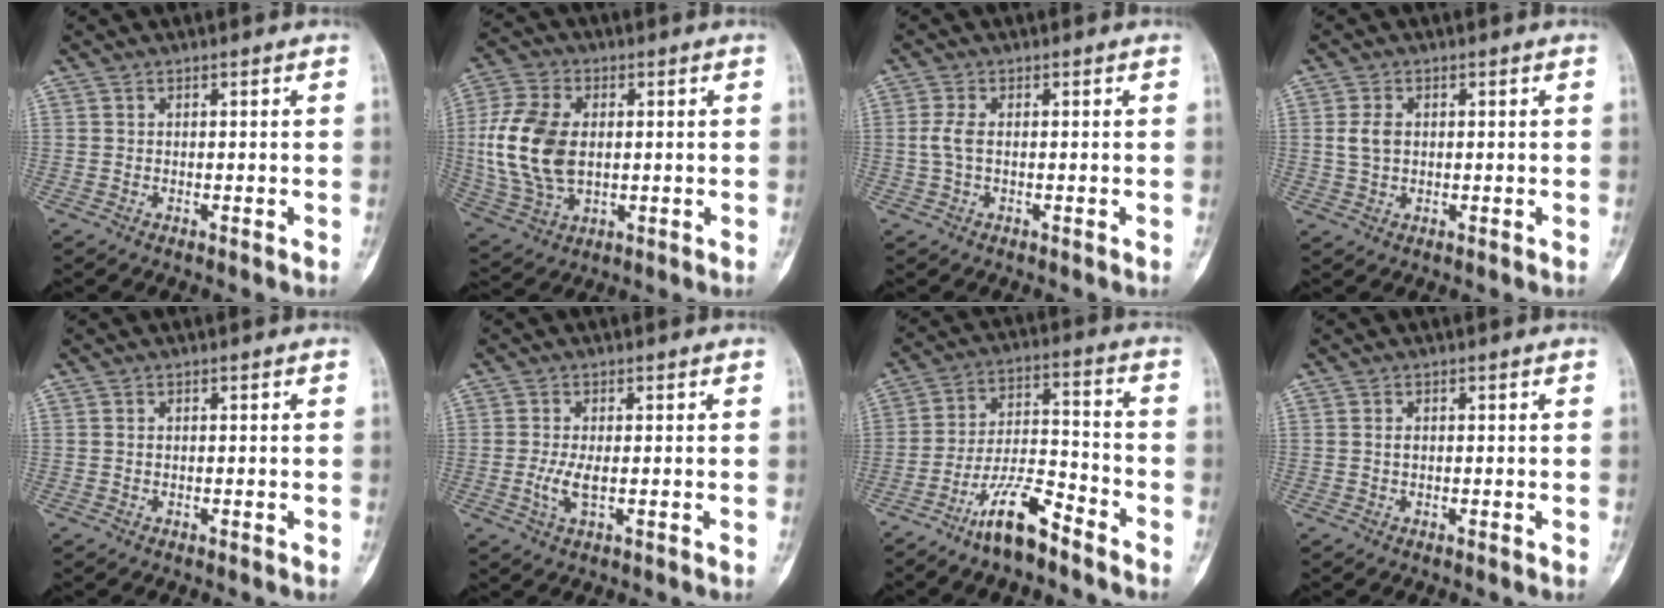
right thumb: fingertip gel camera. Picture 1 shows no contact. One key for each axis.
{"total": 15.0, "fx": 0.5, "fy": 9.5, "fz": 11.6, "tx": -0.241, "ty": 0.003, "tz": 0.013}
{"total": 2.7, "fx": 0.0, "fy": 1.2, "fz": 2.4, "tx": -0.065, "ty": -0.001, "tz": -0.002}
{"total": 3.4, "fx": 0.4, "fy": 2.3, "fz": 2.5, "tx": -0.049, "ty": 0.003, "tz": 0.011}
{"total": 0.0}
{"total": 3.7, "fx": -0.5, "fy": 1.2, "fz": 3.4, "tx": -0.082, "ty": -0.008, "tz": -0.009}
{"total": 11.1, "fx": -8.1, "fy": 2.8, "fz": 7.1, "tx": -0.131, "ty": 0.064, "tz": -0.153}
{"total": 0.7, "fx": 0.0, "fy": 0.4, "fz": 0.6, "tx": -0.006, "ty": 0.002, "tz": -0.002}